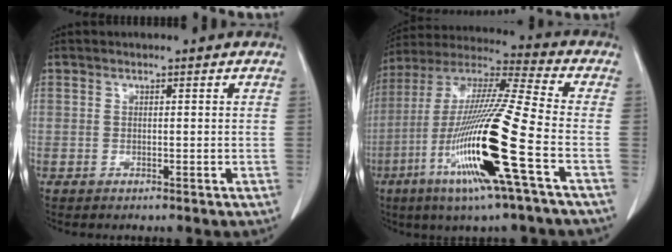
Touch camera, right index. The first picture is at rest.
{"total": 20.5, "force": [-7.0, -0.5, 19.3], "torque": [-0.407, -0.031, -0.144]}